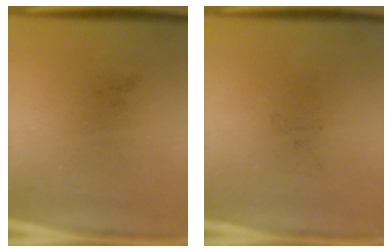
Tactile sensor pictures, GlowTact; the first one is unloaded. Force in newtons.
{"total": 0.0}